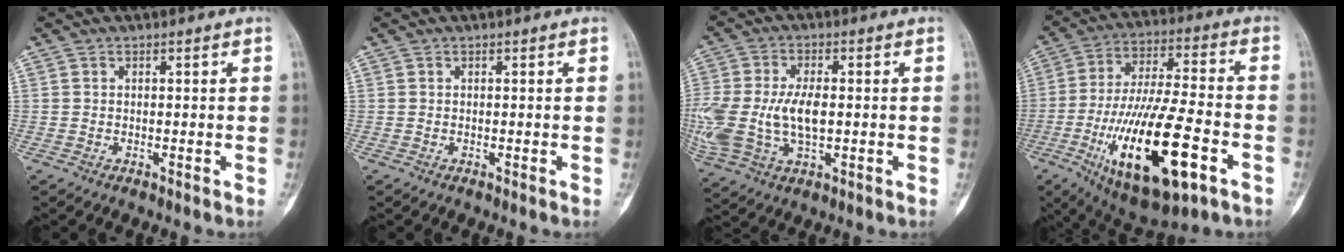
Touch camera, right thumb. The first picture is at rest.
{"total": 0.0}
{"total": 16.1, "force": [-0.8, 9.0, 13.3], "torque": [-0.317, 0.000, -0.005]}
{"total": 23.5, "force": [-8.4, 7.8, 20.5], "torque": [-0.396, 0.015, -0.132]}